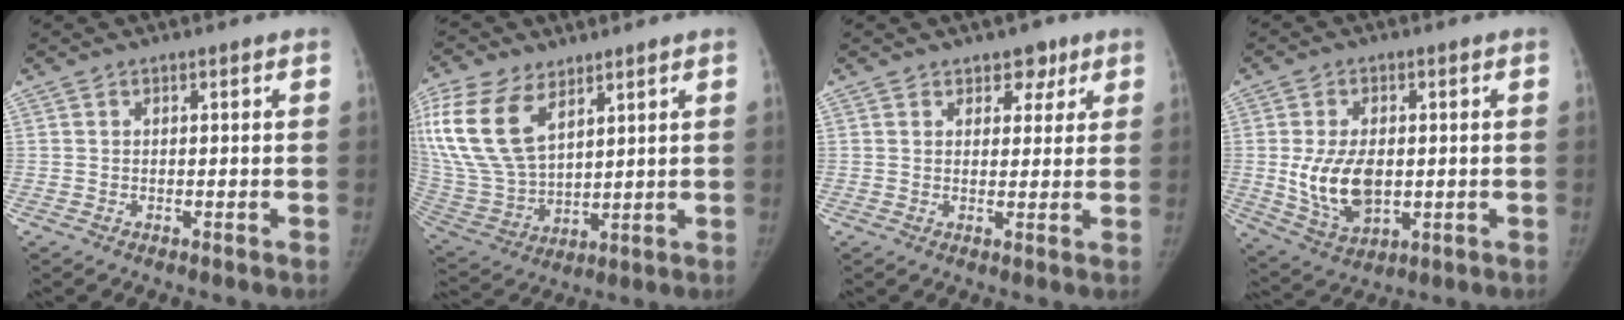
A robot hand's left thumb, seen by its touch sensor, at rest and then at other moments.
{"total": 18.2, "force": [8.6, 10.3, 12.4], "torque": [-0.257, -0.028, 0.178]}
{"total": 4.2, "force": [2.6, 2.8, 1.8], "torque": [0.005, -0.012, 0.036]}
{"total": 11.1, "force": [-0.2, 6.9, 8.7], "torque": [-0.148, -0.009, 0.011]}